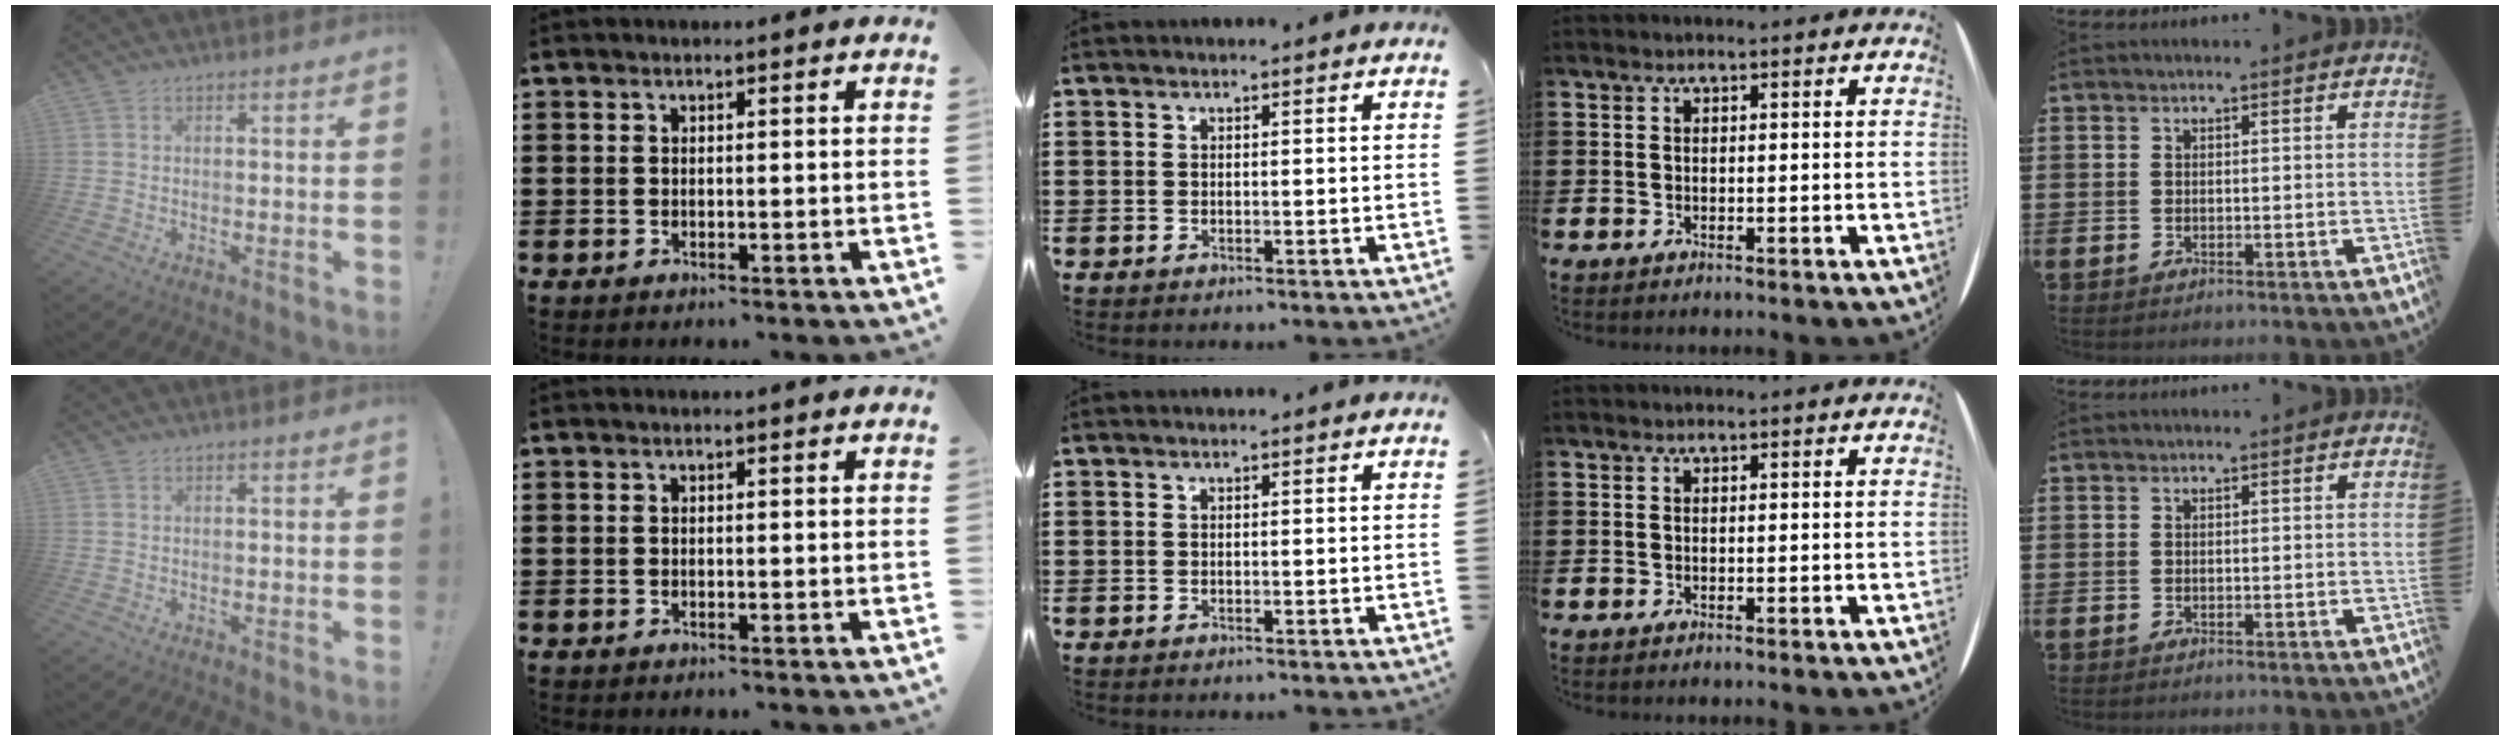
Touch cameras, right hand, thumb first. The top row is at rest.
{}